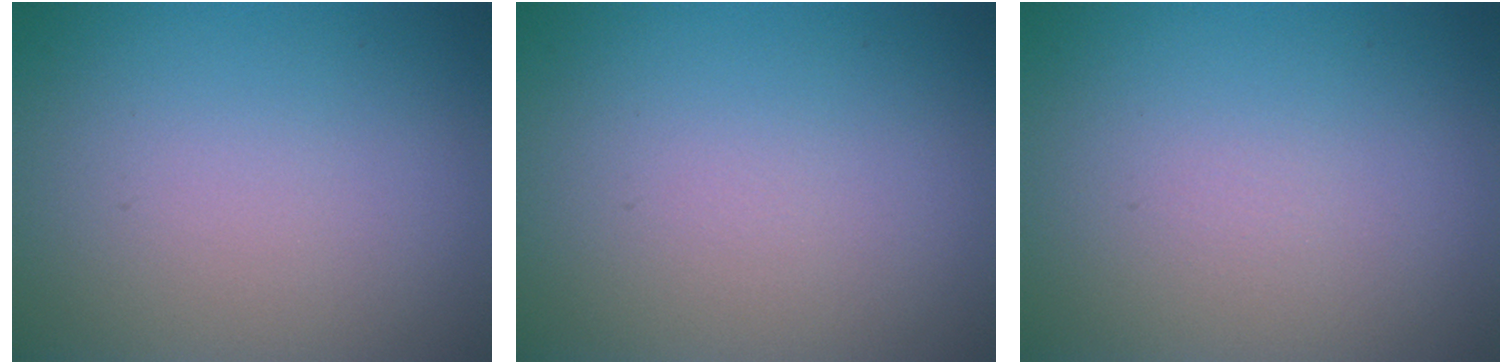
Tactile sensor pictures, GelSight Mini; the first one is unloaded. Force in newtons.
{"total": 0.0}
{"total": 0.0}